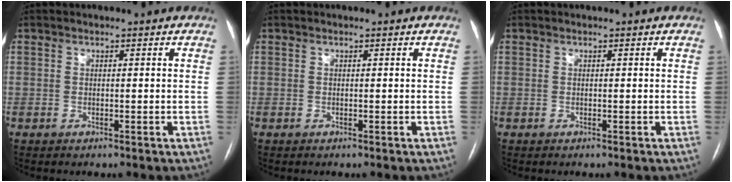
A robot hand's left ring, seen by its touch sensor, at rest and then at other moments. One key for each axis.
{"total": 0.0}
{"total": 0.0}